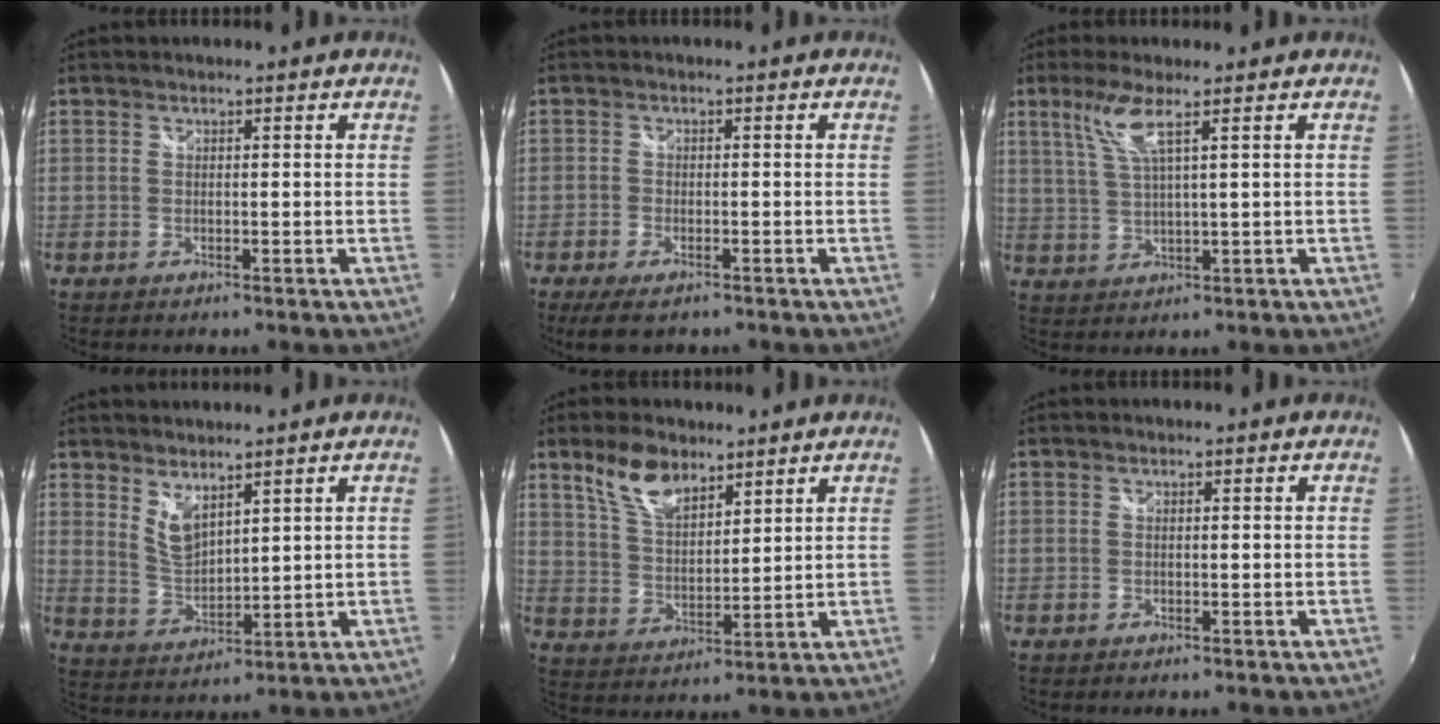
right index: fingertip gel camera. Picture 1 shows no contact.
{"total": 5.4, "force": [-4.0, 2.0, 2.9], "torque": [-0.073, -0.022, -0.069]}
{"total": 5.5, "force": [3.0, 0.0, 4.6], "torque": [-0.097, -0.002, 0.065]}
{"total": 5.4, "force": [4.1, 1.8, 3.1], "torque": [-0.055, -0.010, 0.083]}
{"total": 9.1, "force": [6.4, 4.0, 5.0], "torque": [-0.094, 0.011, 0.129]}
{"total": 0.0}